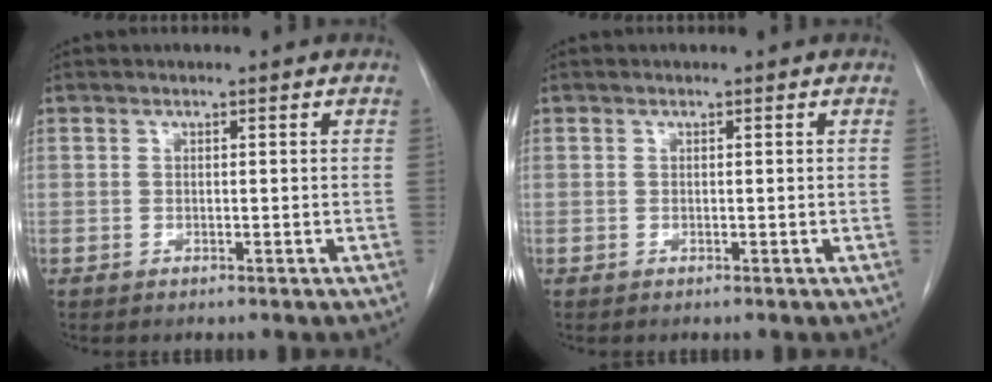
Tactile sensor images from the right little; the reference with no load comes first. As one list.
[{"total": 0.0}]